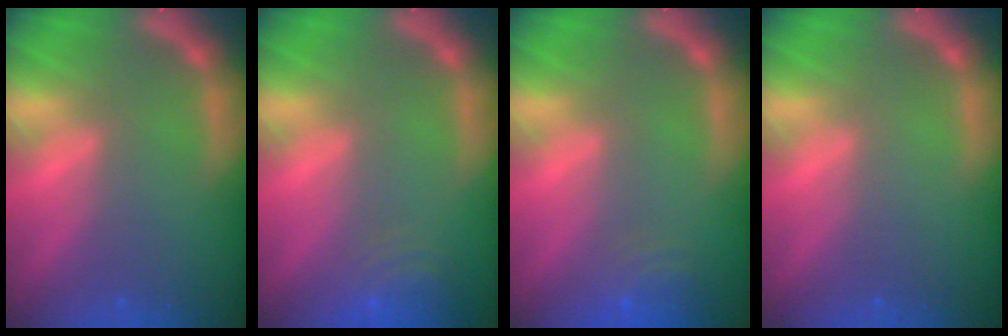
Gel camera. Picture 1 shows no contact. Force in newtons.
{"total": 5.1}
{"total": 4.0}
{"total": 0.0}